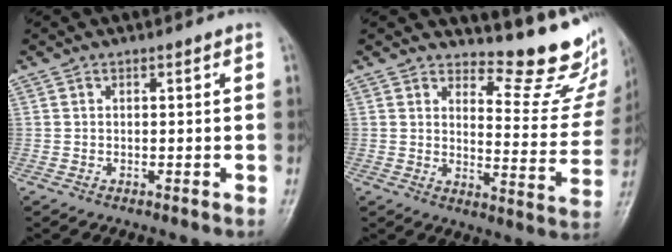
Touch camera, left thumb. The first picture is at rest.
{"total": 13.9, "force": [12.4, 3.9, 4.9], "torque": [-0.024, -0.138, 0.145]}